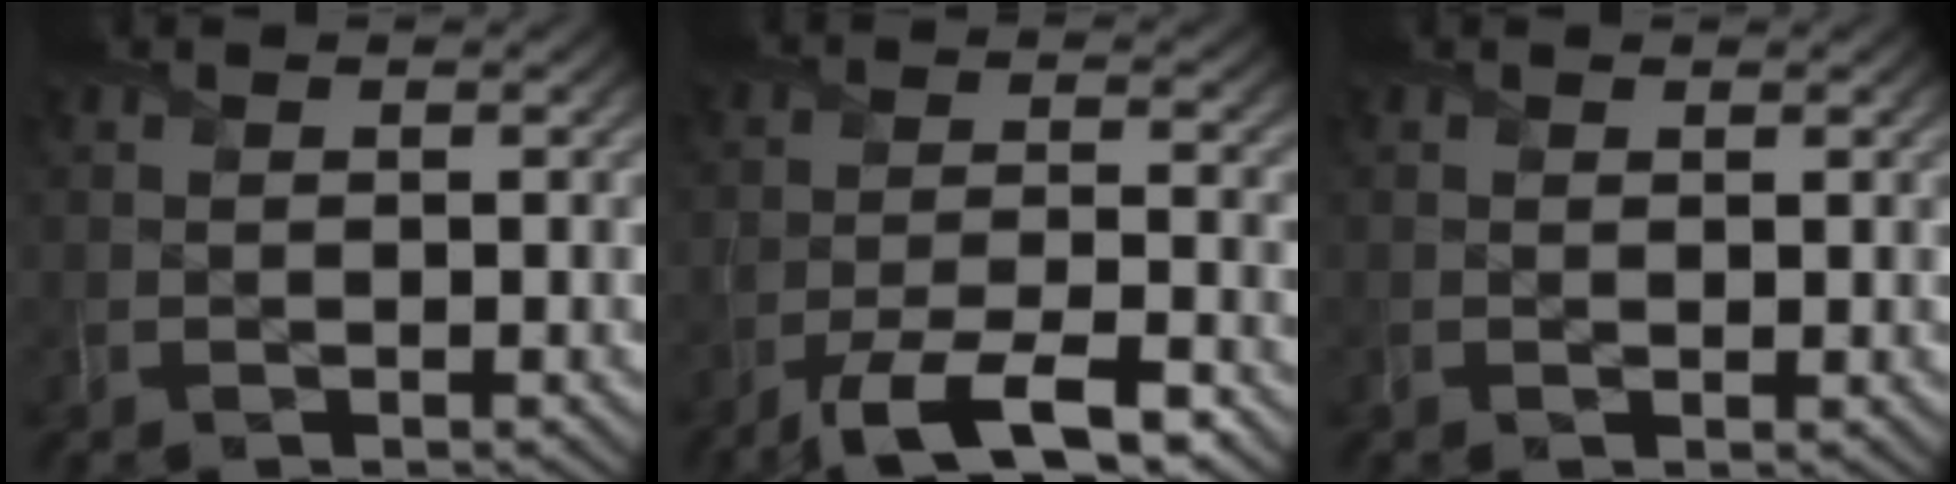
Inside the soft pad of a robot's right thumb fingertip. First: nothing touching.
{"total": 9.2, "force": [-6.6, 2.3, 6.0], "torque": [-0.108, 0.000, -0.120]}
{"total": 0.7, "force": [0.5, 0.2, 0.5], "torque": [-0.009, -0.002, 0.008]}